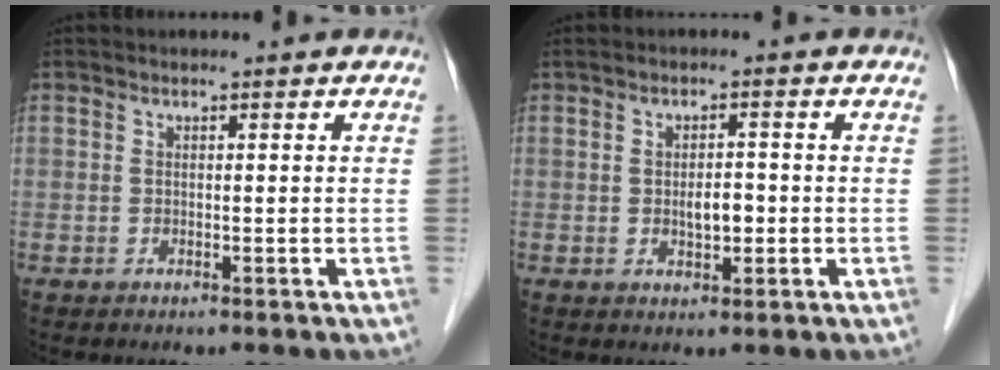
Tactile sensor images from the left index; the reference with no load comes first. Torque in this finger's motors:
{"motor_torque": [0.10, 0.07, 0.05, 0.02]}